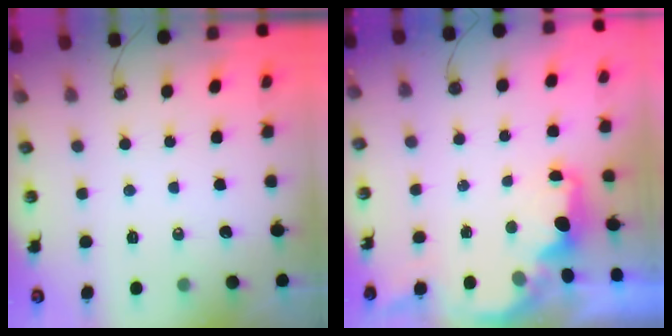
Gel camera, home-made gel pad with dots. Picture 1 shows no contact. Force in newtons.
{"total": 1.6, "press": 1.5, "slide": 0.6}